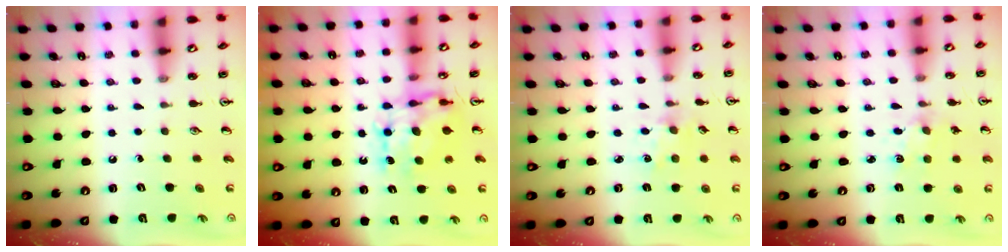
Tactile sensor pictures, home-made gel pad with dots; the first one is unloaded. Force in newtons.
{"total": 9.2, "press": 9.2, "slide": 0.7}
{"total": 1.9, "press": 1.8, "slide": 0.3}
{"total": 2.0, "press": 2.0, "slide": 0.3}